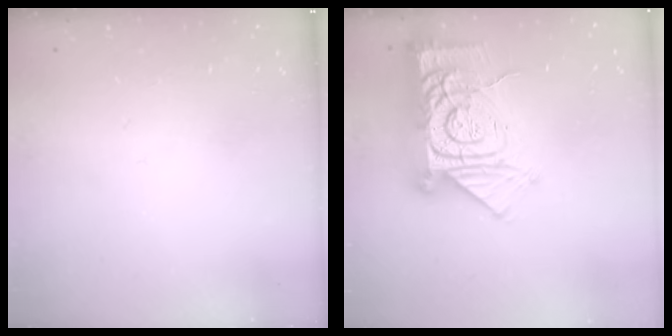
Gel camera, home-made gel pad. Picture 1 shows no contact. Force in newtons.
{"total": 21.4, "press": 21.3, "slide": 2.0}